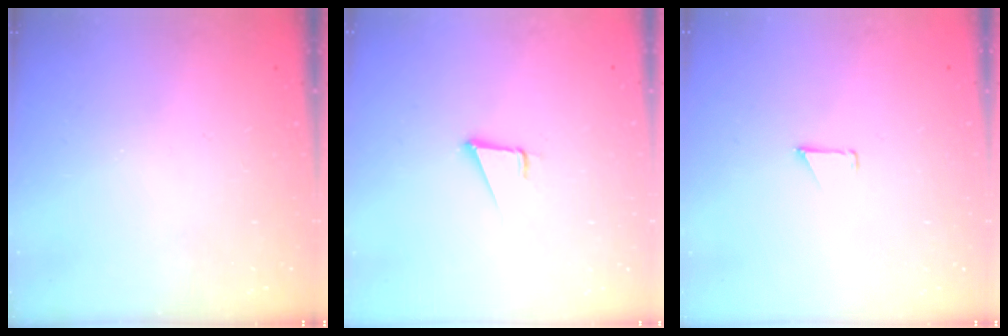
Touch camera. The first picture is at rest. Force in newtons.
{"total": 3.7, "press": 2.9, "slide": 2.3}
{"total": 0.9, "press": 0.8, "slide": 0.1}